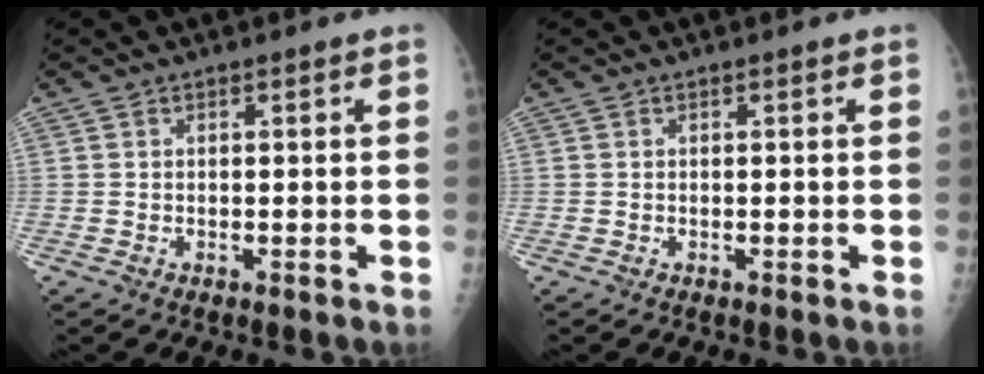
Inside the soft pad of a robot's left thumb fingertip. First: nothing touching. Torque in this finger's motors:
{"motor_torque": [0.00, 0.00, -0.01, 0.00, 0.00]}